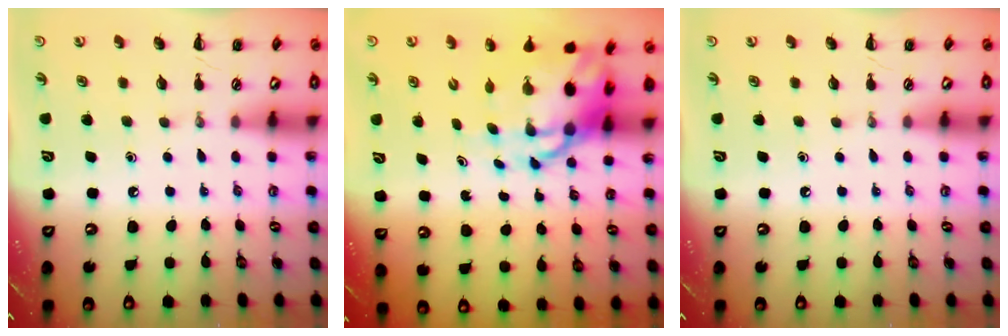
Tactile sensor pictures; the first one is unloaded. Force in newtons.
{"total": 10.2, "press": 9.9, "slide": 2.6}
{"total": 0.0}